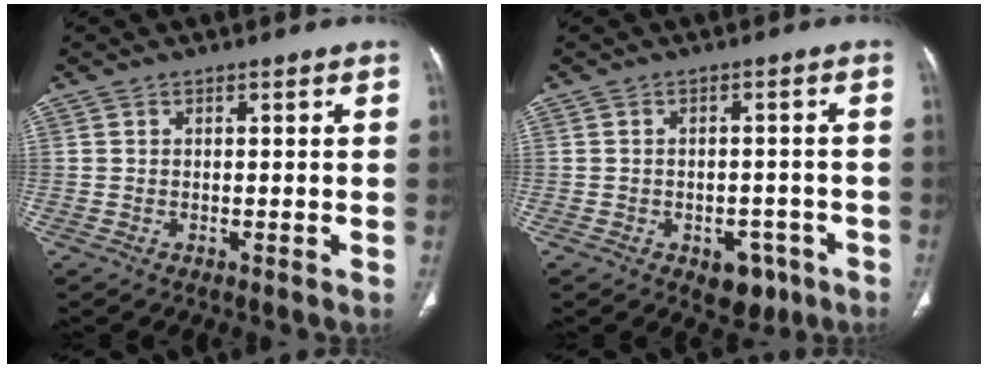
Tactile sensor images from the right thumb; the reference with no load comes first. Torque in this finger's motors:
{"motor_torque": [1.85, 0.38, 0.50, -0.33, 0.03]}